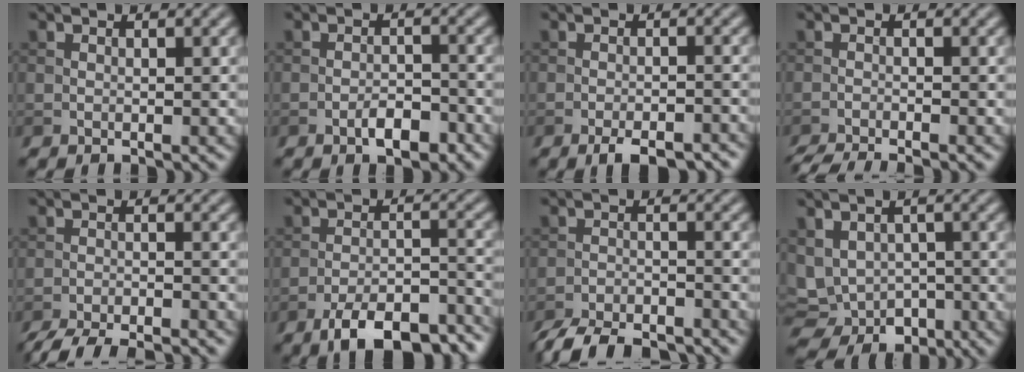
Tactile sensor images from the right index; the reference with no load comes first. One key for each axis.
{"total": 2.8, "fx": -1.6, "fy": 1.1, "fz": 2.0, "tx": -0.028, "ty": 0.006, "tz": -0.028}
{"total": 4.3, "fx": -3.2, "fy": 1.1, "fz": 2.6, "tx": -0.044, "ty": -0.004, "tz": -0.046}
{"total": 4.6, "fx": -4.0, "fy": 0.5, "fz": 2.1, "tx": -0.037, "ty": -0.017, "tz": -0.074}
{"total": 6.8, "fx": -6.2, "fy": 1.0, "fz": 2.5, "tx": -0.044, "ty": -0.016, "tz": -0.098}
{"total": 10.2, "fx": -8.0, "fy": 3.1, "fz": 5.5, "tx": -0.083, "ty": -0.005, "tz": -0.124}
{"total": 6.7, "fx": -6.1, "fy": 1.5, "fz": 2.3, "tx": -0.038, "ty": -0.013, "tz": -0.110}
{"total": 5.5, "fx": -1.2, "fy": 4.5, "fz": 3.1, "tx": -0.053, "ty": -0.009, "tz": -0.013}